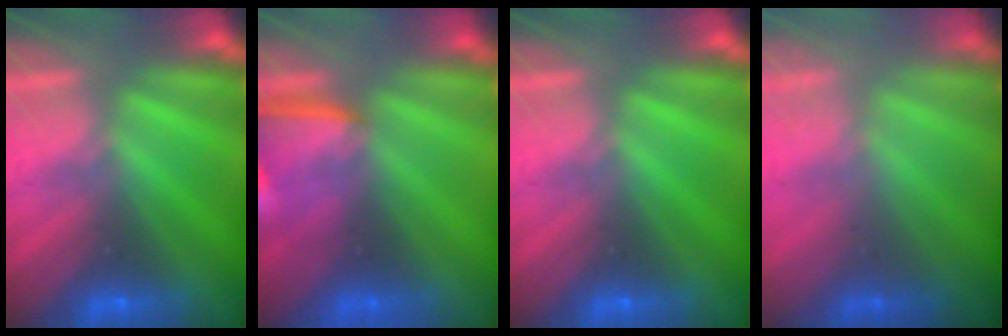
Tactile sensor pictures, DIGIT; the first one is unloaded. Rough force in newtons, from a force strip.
{"total": 8.0}
{"total": 0.0}
{"total": 2.3}